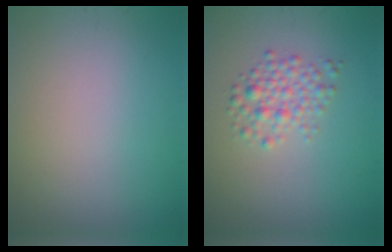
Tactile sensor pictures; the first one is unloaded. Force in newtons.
{"total": 2.6, "press": 2.6, "slide": 0.1}